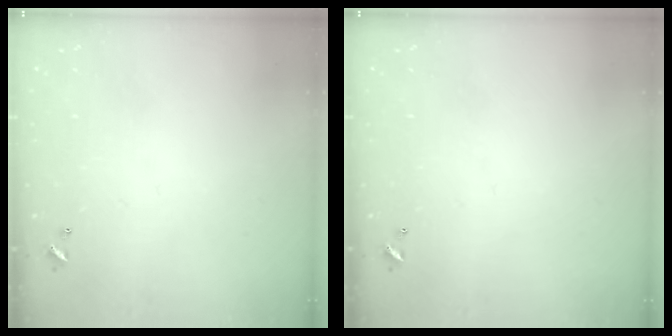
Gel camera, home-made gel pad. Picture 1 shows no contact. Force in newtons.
{"total": 0.0}